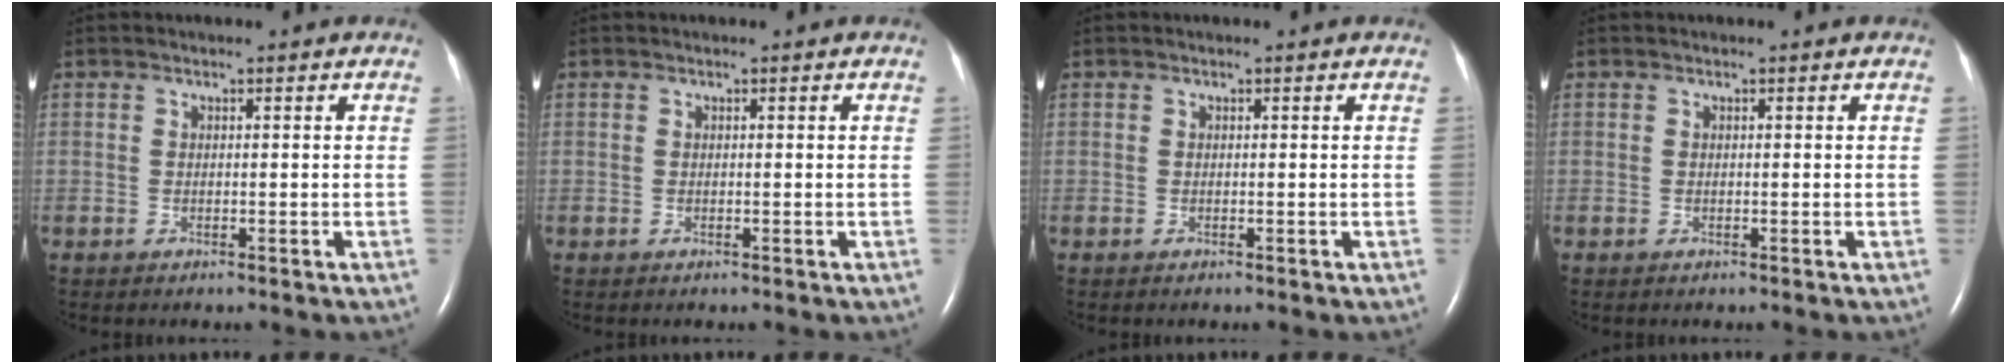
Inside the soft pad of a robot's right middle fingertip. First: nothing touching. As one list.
[{"total": 0.0}, {"total": 0.0}, {"total": 0.0}]